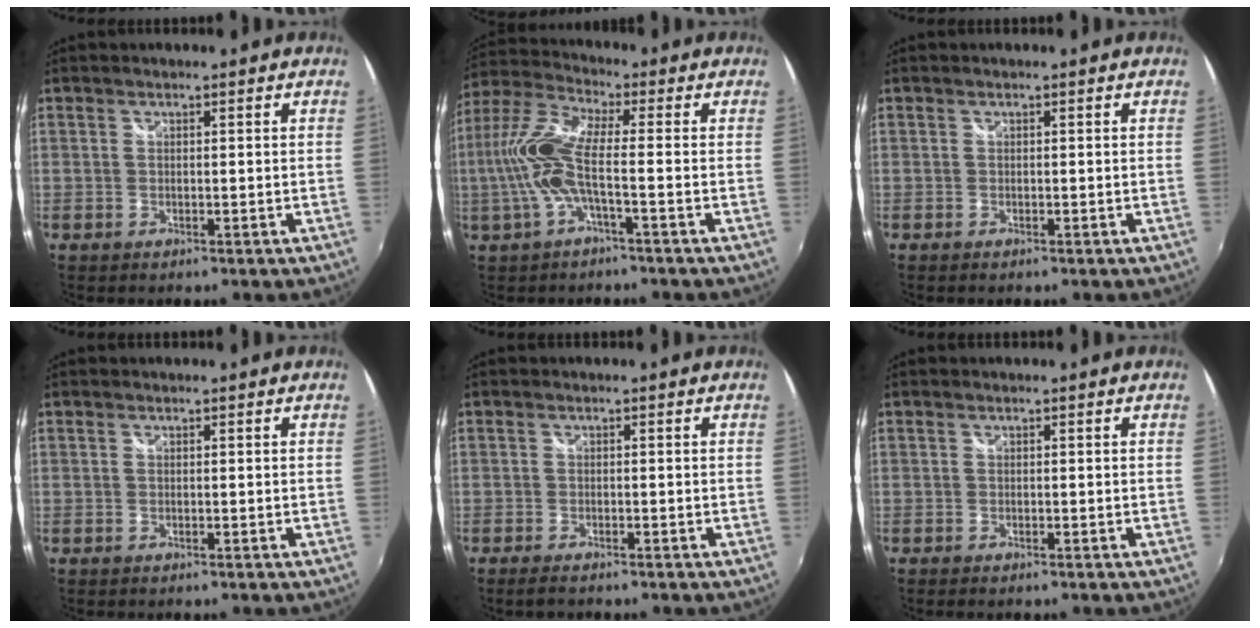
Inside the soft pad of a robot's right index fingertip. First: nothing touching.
{"total": 10.6, "force": [-1.9, 2.0, 10.2], "torque": [-0.223, 0.003, -0.038]}
{"total": 0.0}
{"total": 0.0}
{"total": 2.5, "force": [-2.1, 0.7, 1.2], "torque": [-0.029, -0.011, -0.039]}
{"total": 0.8, "force": [-0.6, 0.3, 0.3], "torque": [-0.009, -0.005, -0.013]}